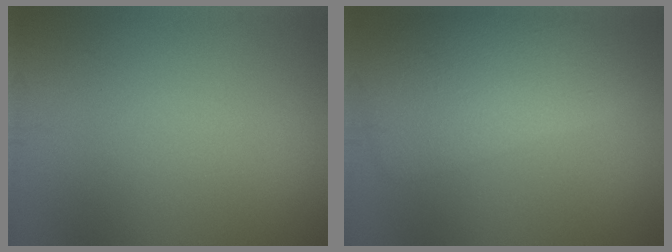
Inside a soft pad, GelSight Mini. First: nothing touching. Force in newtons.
{"total": 6.3, "press": 6.3, "slide": 0.3}